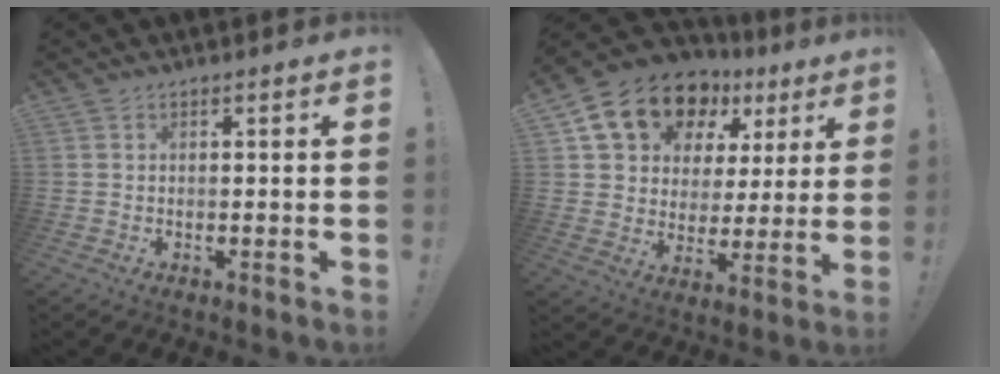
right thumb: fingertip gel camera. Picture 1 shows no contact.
{"total": 16.4, "force": [9.7, 10.7, 7.7], "torque": [-0.128, -0.052, 0.185]}